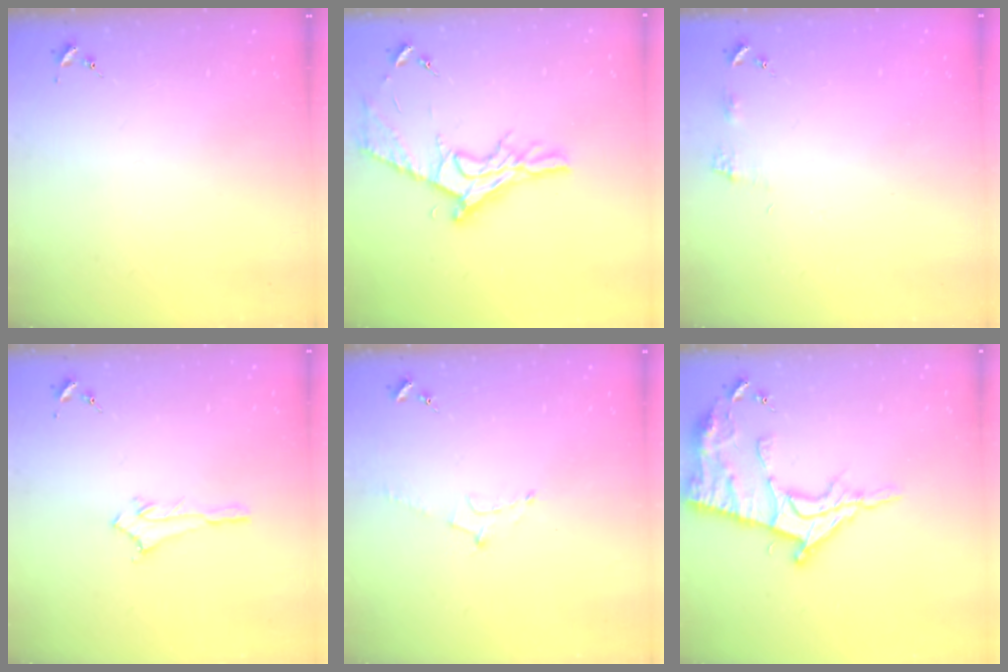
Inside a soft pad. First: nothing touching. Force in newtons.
{"total": 13.9, "press": 13.9, "slide": 0.7}
{"total": 5.1, "press": 5.0, "slide": 0.7}
{"total": 2.9, "press": 2.8, "slide": 0.4}
{"total": 5.6, "press": 5.5, "slide": 1.0}
{"total": 16.7, "press": 16.7, "slide": 1.6}